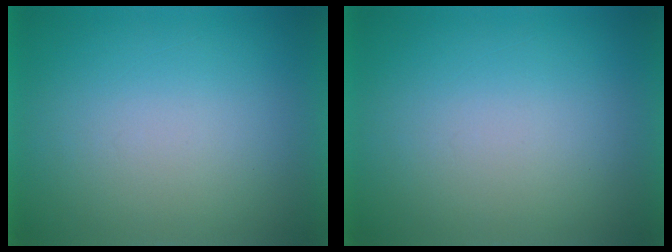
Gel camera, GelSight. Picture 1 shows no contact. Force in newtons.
{"total": 0.0}